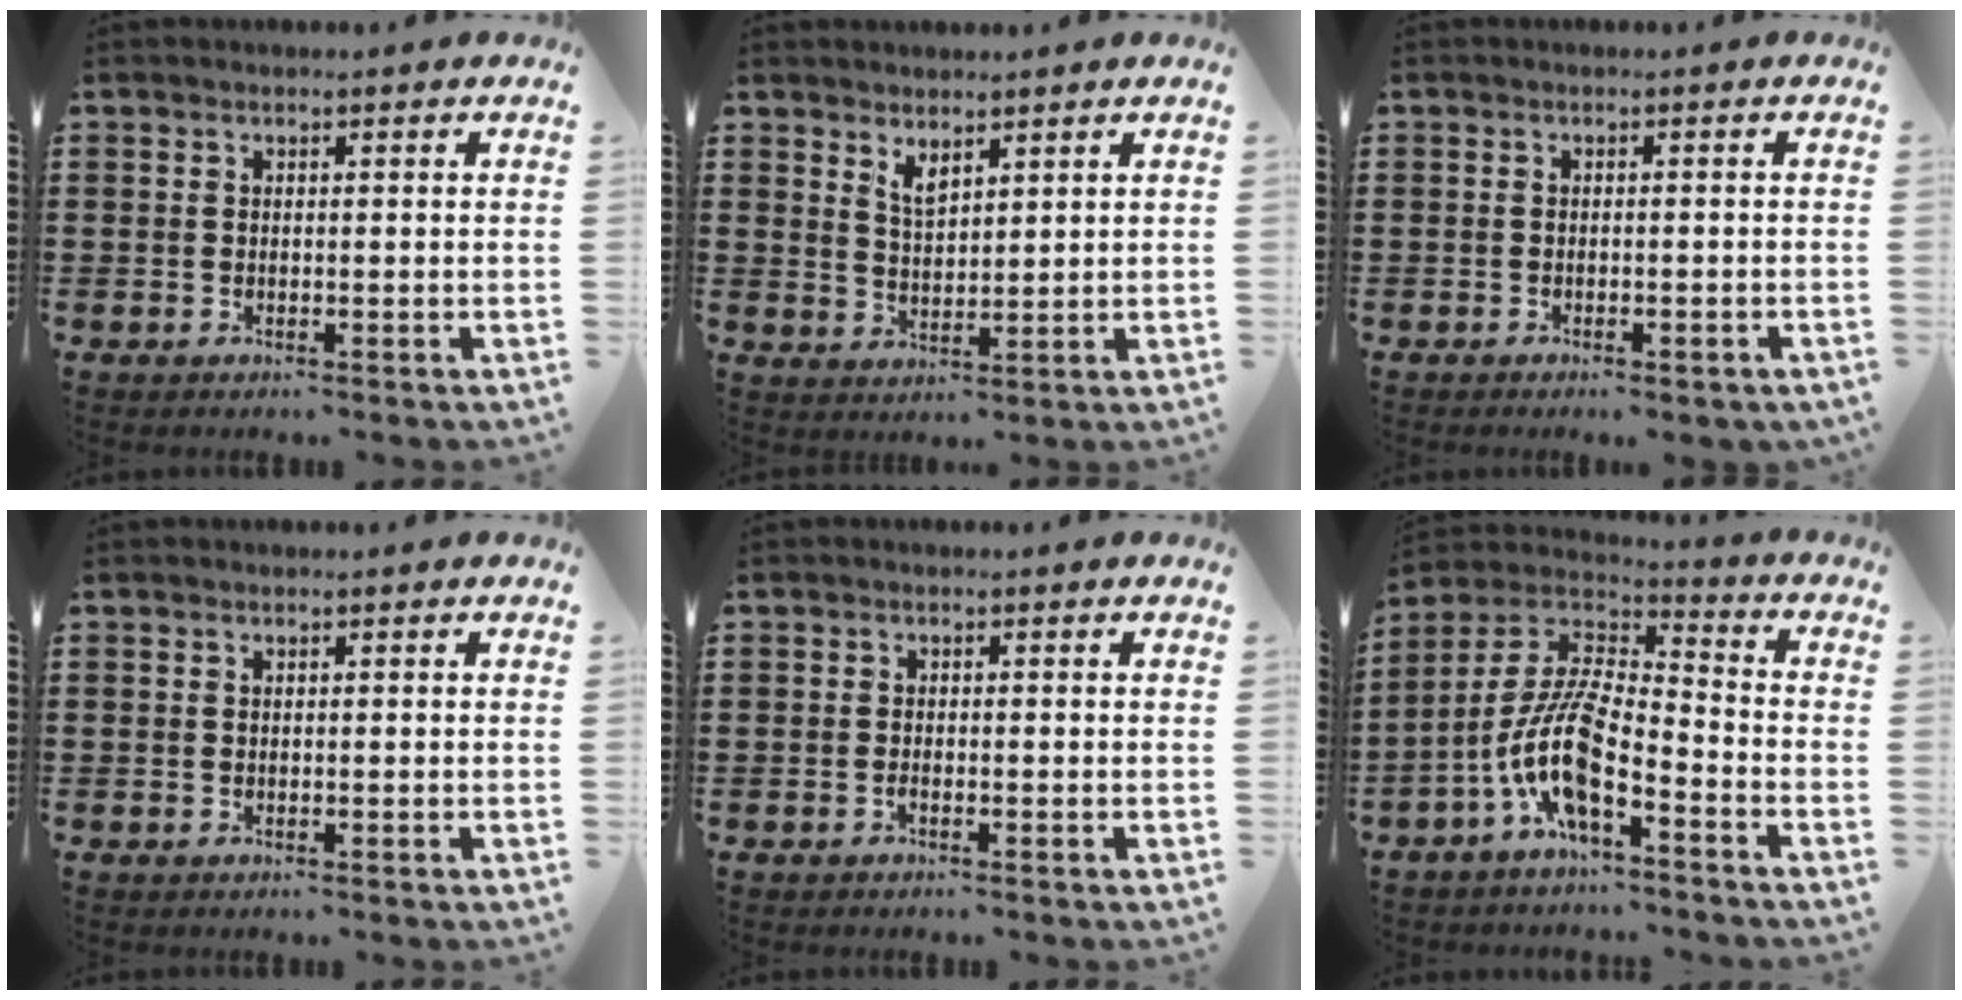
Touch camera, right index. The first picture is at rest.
{"total": 2.9, "force": [2.3, 0.8, 1.5], "torque": [-0.035, -0.001, 0.044]}
{"total": 0.9, "force": [-0.7, 0.2, 0.6], "torque": [-0.014, -0.004, -0.012]}
{"total": 0.0}
{"total": 0.7, "force": [-0.5, 0.1, 0.5], "torque": [-0.011, -0.003, -0.008]}
{"total": 11.2, "force": [-5.8, 3.3, 9.1], "torque": [-0.221, -0.021, -0.122]}